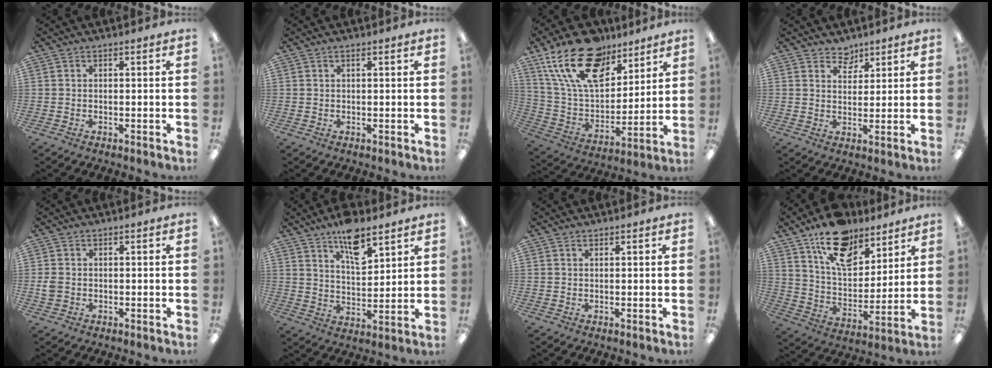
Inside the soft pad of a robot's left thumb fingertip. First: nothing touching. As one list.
[{"total": 0.5, "force": [0.4, 0.1, 0.3], "torque": [-0.008, 0.002, 0.007]}, {"total": 22.4, "force": [14.1, 12.0, 12.7], "torque": [-0.240, -0.071, 0.257]}, {"total": 4.3, "force": [3.7, 2.2, 0.3], "torque": [-0.001, -0.022, 0.066]}, {"total": 2.5, "force": [-0.2, 2.0, 1.5], "torque": [-0.025, 0.006, -0.003]}, {"total": 9.3, "force": [6.4, 4.4, 5.1], "torque": [-0.071, -0.034, 0.109]}, {"total": 0.6, "force": [0.5, 0.3, 0.3], "torque": [-0.007, 0.002, 0.008]}, {"total": 16.9, "force": [12.0, 8.7, 8.2], "torque": [-0.134, -0.063, 0.216]}]